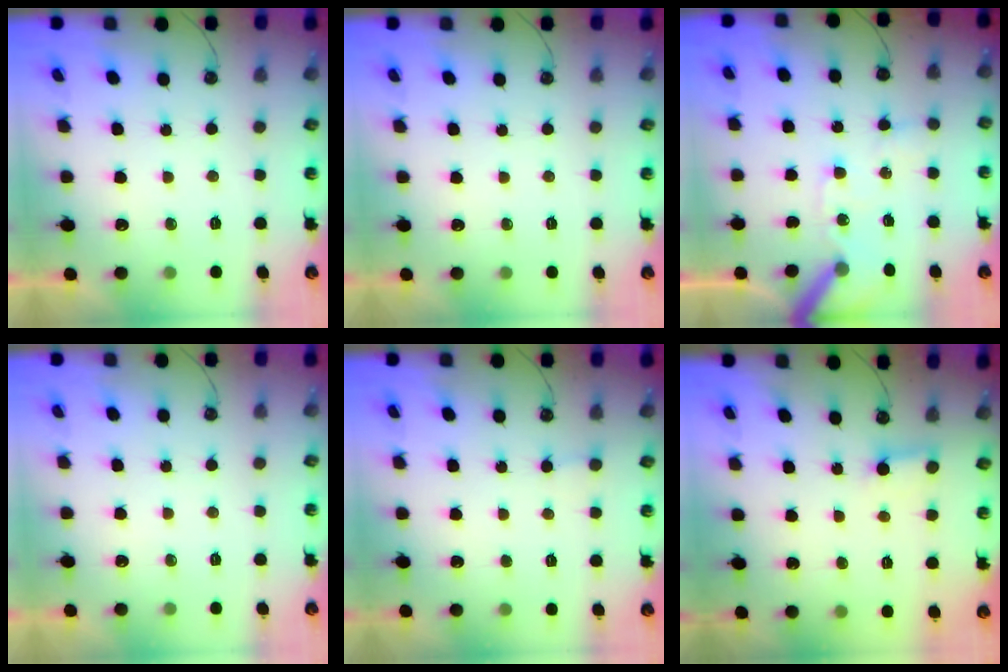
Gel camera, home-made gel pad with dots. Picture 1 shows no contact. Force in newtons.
{"total": 0.0}
{"total": 10.5, "press": 10.3, "slide": 1.5}
{"total": 0.0}
{"total": 1.7, "press": 1.7, "slide": 0.3}
{"total": 2.5, "press": 2.5, "slide": 0.2}